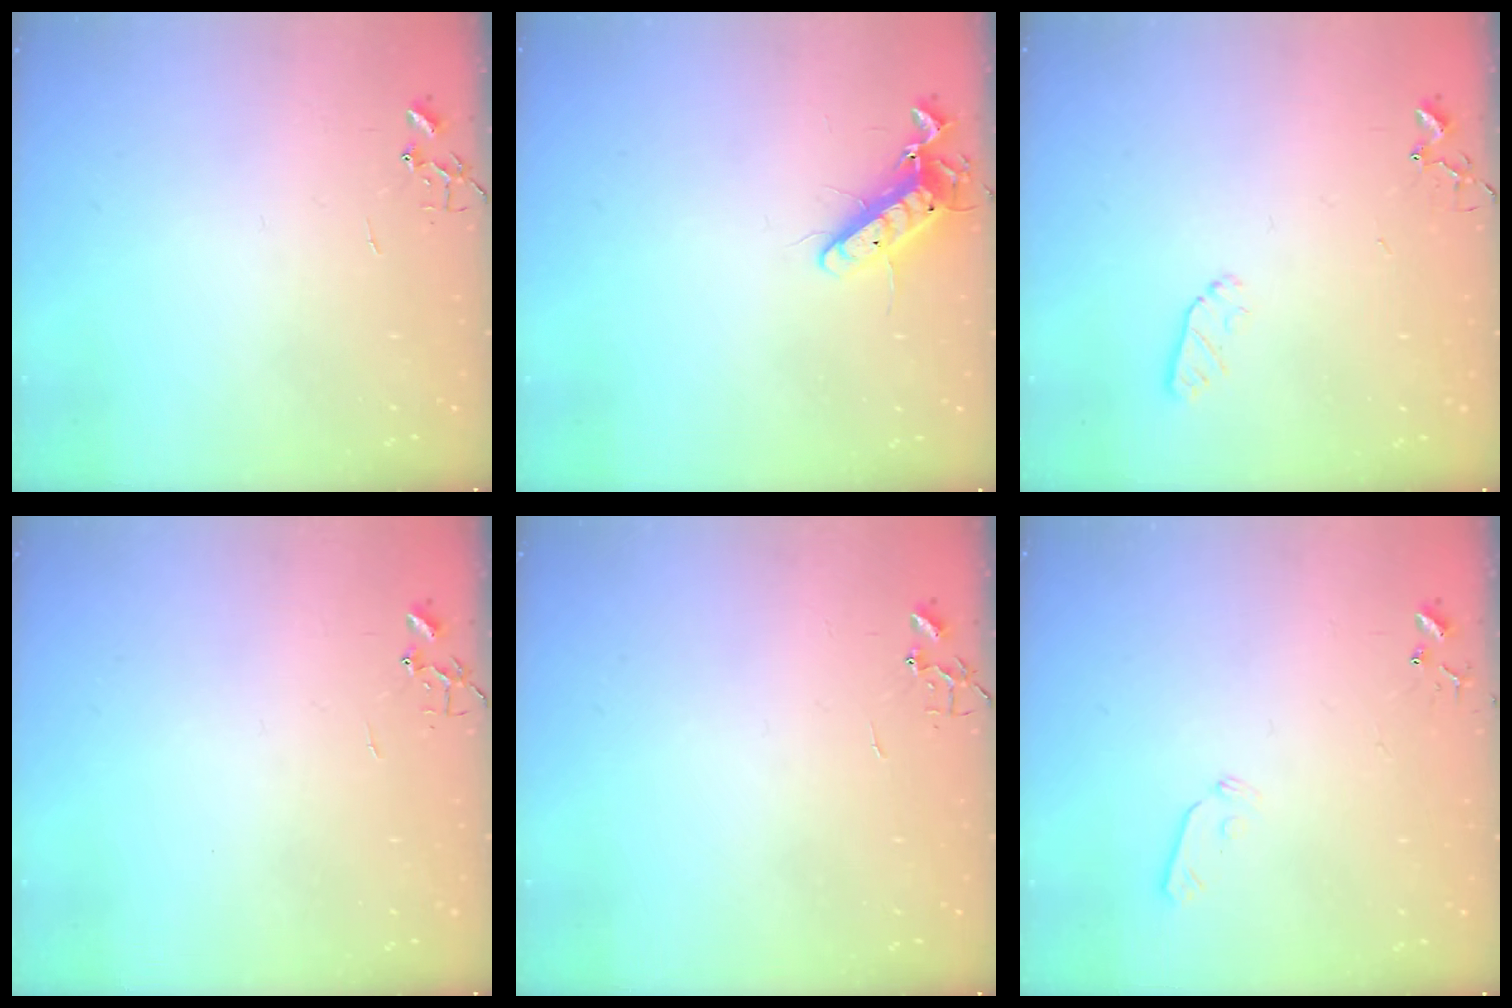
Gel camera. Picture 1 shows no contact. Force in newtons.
{"total": 12.1, "press": 12.0, "slide": 1.4}
{"total": 5.0, "press": 4.9, "slide": 0.9}
{"total": 0.0}
{"total": 0.0}
{"total": 5.4, "press": 5.4, "slide": 0.8}